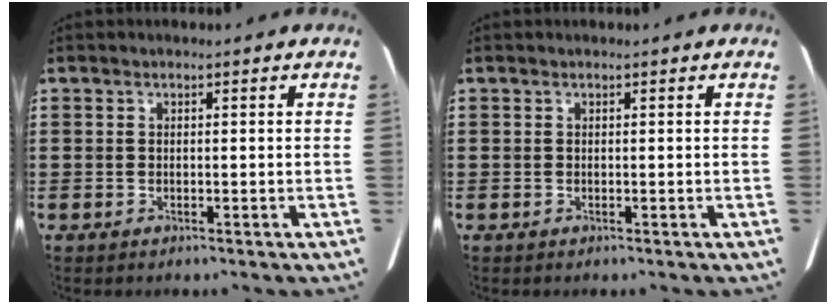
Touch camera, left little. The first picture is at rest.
{"total": 0.0}